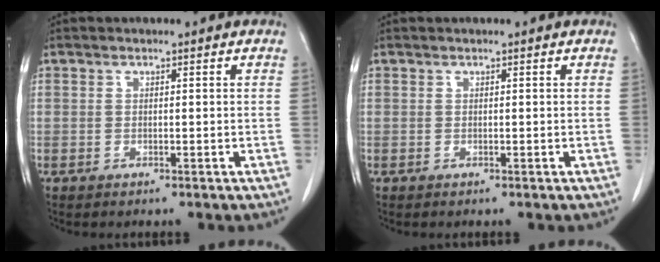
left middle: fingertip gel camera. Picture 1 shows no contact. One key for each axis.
{"total": 0.0}